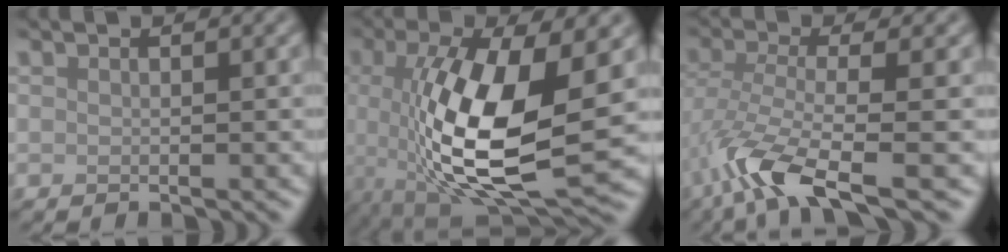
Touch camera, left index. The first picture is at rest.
{"total": 11.9, "force": [-0.7, 4.1, 11.2], "torque": [-0.222, -0.017, -0.010]}
{"total": 6.7, "force": [-3.6, 1.8, 5.4], "torque": [-0.112, -0.006, -0.080]}